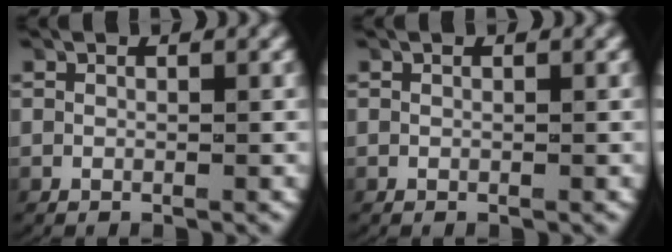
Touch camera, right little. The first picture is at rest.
{"total": 0.0}